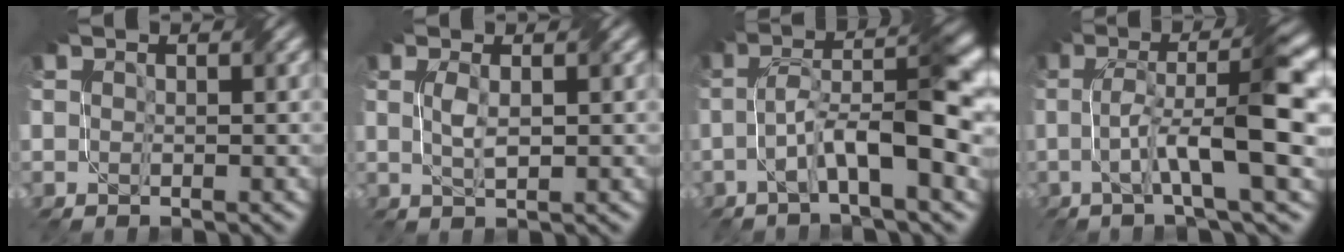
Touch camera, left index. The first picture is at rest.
{"total": 1.6, "force": [0.3, 0.4, 1.5], "torque": [-0.035, 0.003, 0.009]}
{"total": 7.8, "force": [-1.7, 1.8, 7.4], "torque": [-0.128, 0.021, -0.034]}
{"total": 8.2, "force": [-0.4, 1.2, 8.1], "torque": [-0.140, 0.018, -0.009]}